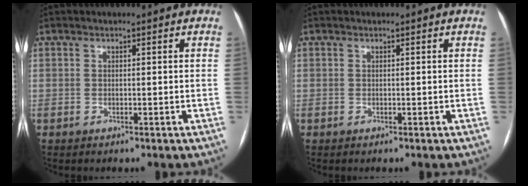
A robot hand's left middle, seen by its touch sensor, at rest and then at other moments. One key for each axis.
{"total": 0.0}